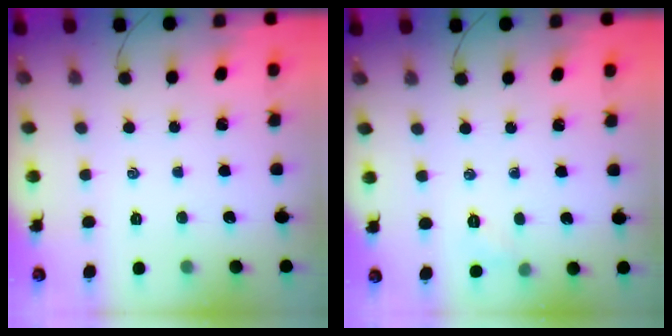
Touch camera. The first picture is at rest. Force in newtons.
{"total": 3.6, "press": 3.4, "slide": 1.1}